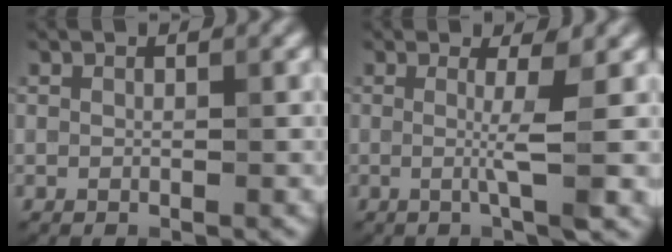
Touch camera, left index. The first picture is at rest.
{"total": 3.8, "force": [0.1, 0.6, 3.8], "torque": [-0.059, -0.005, -0.004]}